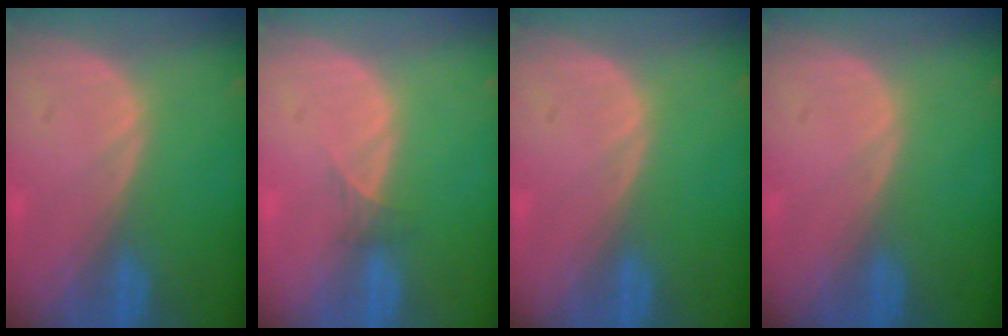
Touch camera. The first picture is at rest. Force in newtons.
{"total": 1.3, "press": 1.0, "slide": 0.8}
{"total": 0.0}
{"total": 0.0}